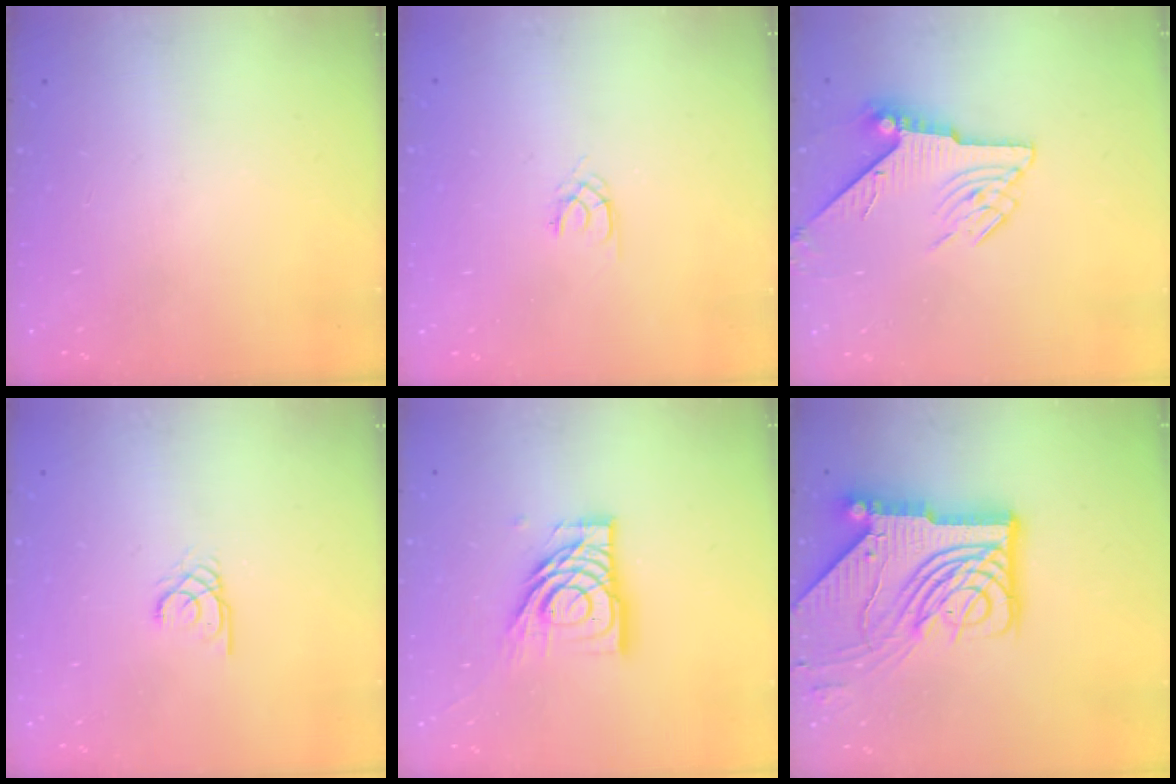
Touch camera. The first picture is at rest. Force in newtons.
{"total": 1.3, "press": 1.2, "slide": 0.3}
{"total": 7.0, "press": 7.0, "slide": 0.7}
{"total": 2.0, "press": 2.0, "slide": 0.2}
{"total": 14.2, "press": 14.1, "slide": 1.6}
{"total": 19.9, "press": 19.8, "slide": 2.6}